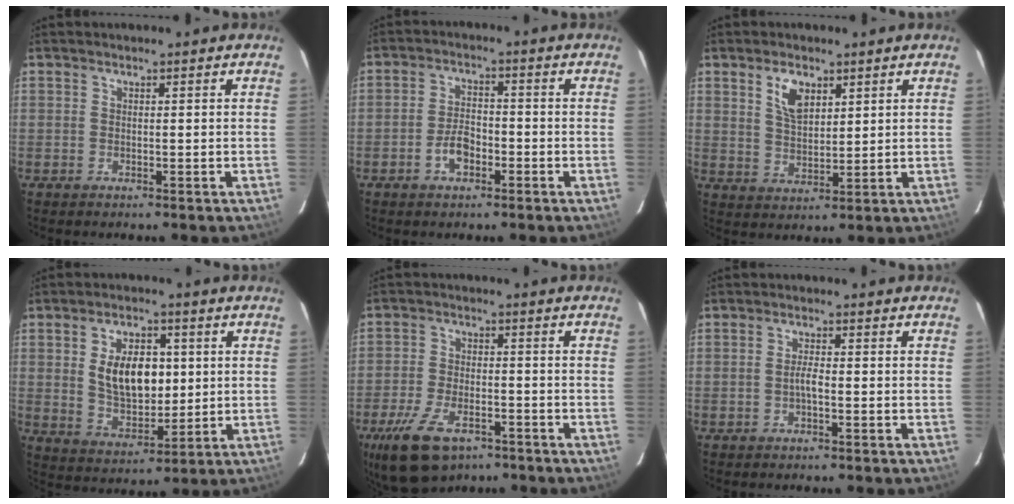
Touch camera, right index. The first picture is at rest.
{"total": 4.1, "force": [-2.2, 2.4, 2.5], "torque": [-0.053, 0.006, -0.037]}
{"total": 6.1, "force": [3.1, 3.2, 4.2], "torque": [-0.075, 0.005, 0.061]}
{"total": 11.4, "force": [1.8, 6.6, 9.1], "torque": [-0.163, 0.005, 0.044]}
{"total": 11.5, "force": [-7.3, 5.6, 6.8], "torque": [-0.157, -0.019, -0.127]}
{"total": 1.9, "force": [-0.7, 0.3, 1.7], "torque": [-0.033, 0.004, -0.016]}